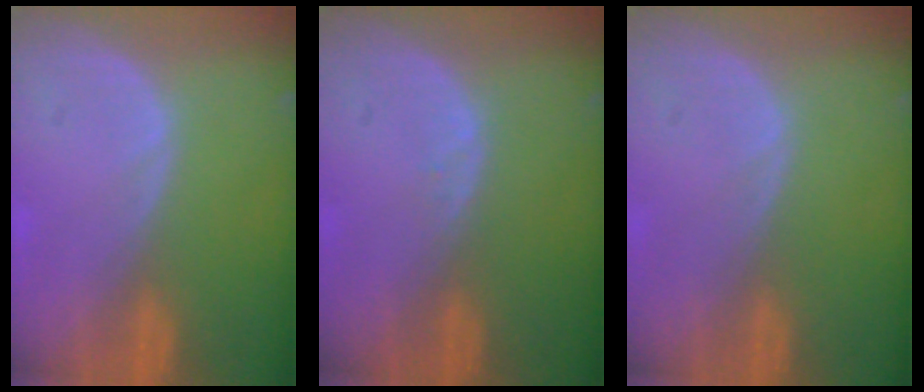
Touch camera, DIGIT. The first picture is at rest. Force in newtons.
{"total": 0.7, "press": 0.6, "slide": 0.2}
{"total": 0.0}